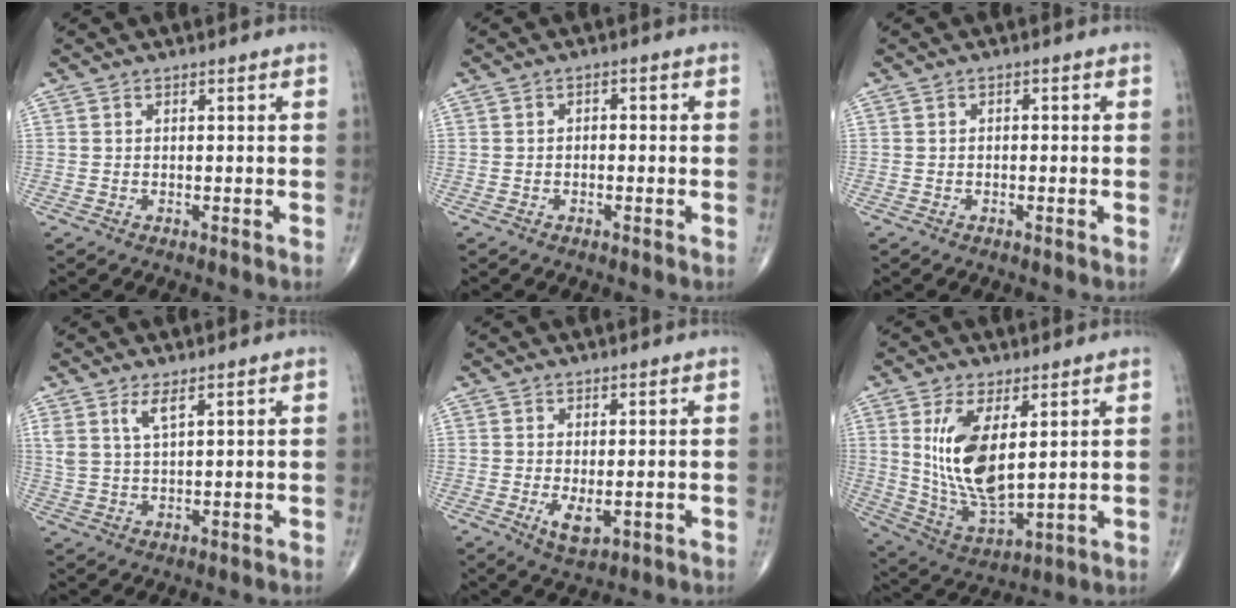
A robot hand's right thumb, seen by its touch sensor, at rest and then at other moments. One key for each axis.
{"total": 1.2, "fx": -0.3, "fy": 0.9, "fz": 0.8, "tx": -0.002, "ty": 0.007, "tz": -0.010}
{"total": 0.8, "fx": -0.1, "fy": 0.6, "fz": 0.6, "tx": -0.002, "ty": 0.003, "tz": -0.006}
{"total": 3.7, "fx": 2.2, "fy": 0.9, "fz": 2.8, "tx": -0.061, "ty": -0.012, "tz": 0.050}
{"total": 3.6, "fx": -0.7, "fy": 1.6, "fz": 3.2, "tx": -0.052, "ty": -0.009, "tz": -0.002}
{"total": 14.1, "fx": 3.5, "fy": 6.2, "fz": 12.2, "tx": -0.233, "ty": -0.027, "tz": 0.085}